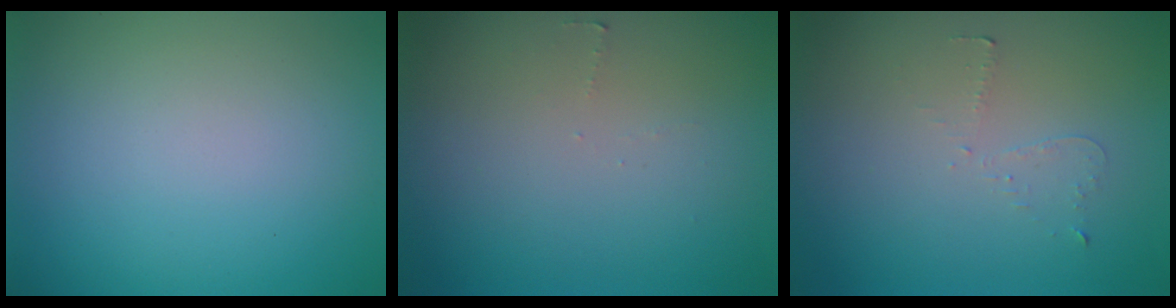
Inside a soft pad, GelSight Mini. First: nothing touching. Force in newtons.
{"total": 0.5, "press": 0.5, "slide": 0.1}
{"total": 0.7, "press": 0.6, "slide": 0.4}